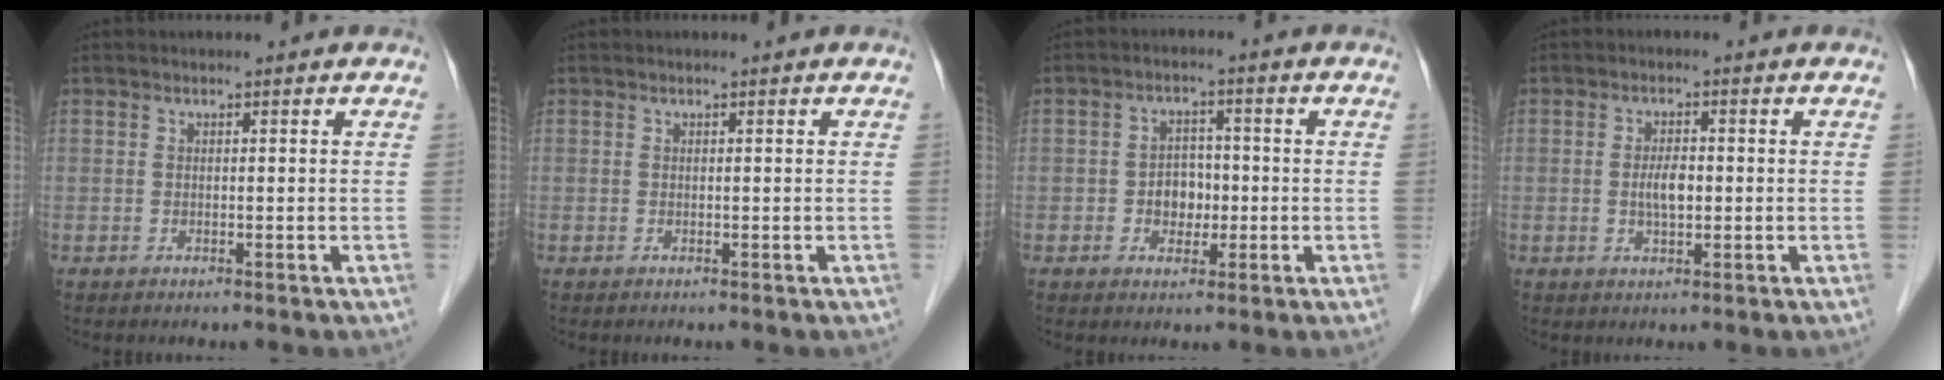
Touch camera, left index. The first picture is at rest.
{"total": 0.0}
{"total": 4.2, "force": [-1.4, 3.1, 2.5], "torque": [-0.041, 0.004, -0.022]}
{"total": 3.2, "force": [-0.8, 1.2, 2.9], "torque": [-0.057, -0.004, -0.013]}